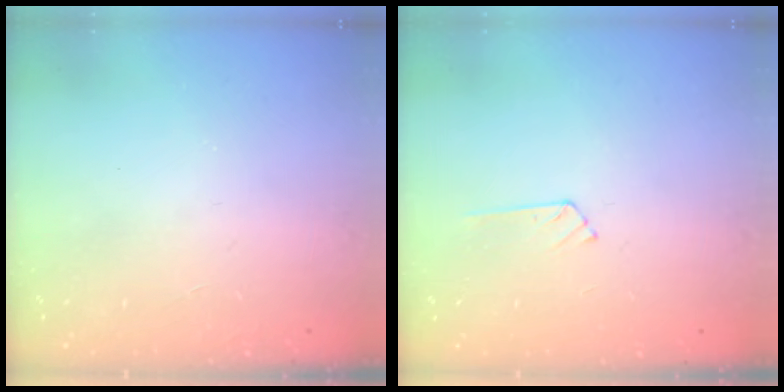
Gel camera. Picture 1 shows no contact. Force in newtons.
{"total": 2.8, "press": 2.8, "slide": 0.3}